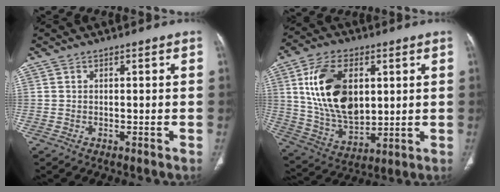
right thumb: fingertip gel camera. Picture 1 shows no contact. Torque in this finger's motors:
{"motor_torque": [0.82, 4.13, 2.17, 0.26, 0.58]}